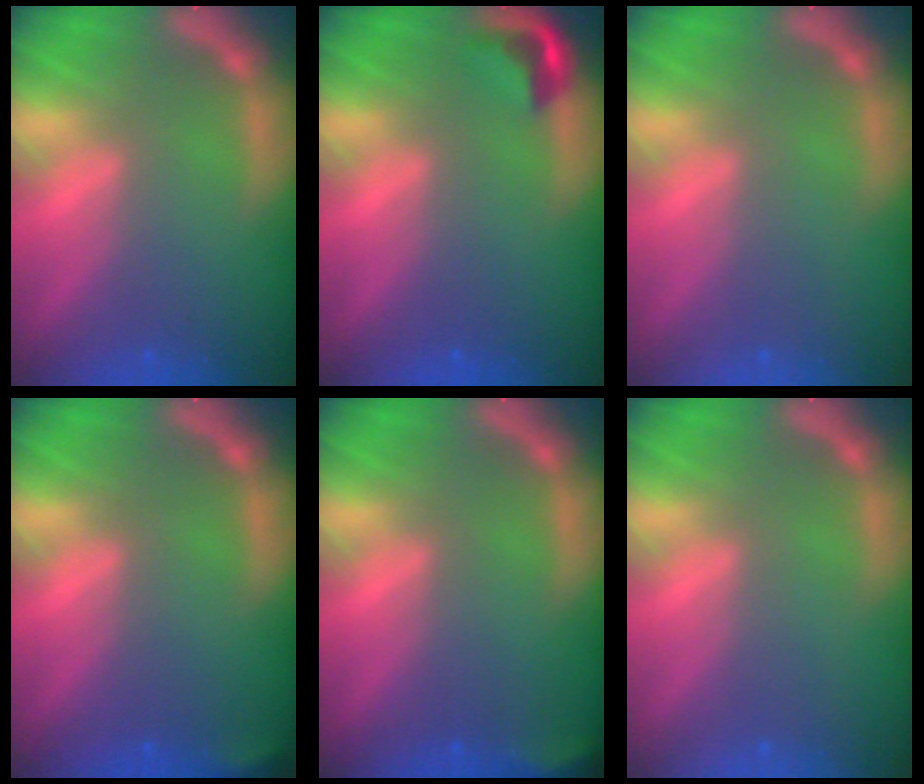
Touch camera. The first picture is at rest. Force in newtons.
{"total": 2.4}
{"total": 0.0}
{"total": 1.4}
{"total": 2.4}
{"total": 0.0}